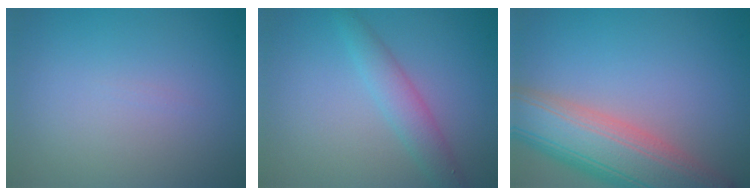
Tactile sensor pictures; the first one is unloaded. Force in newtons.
{"total": 2.8, "press": 2.8, "slide": 0.0}
{"total": 10.3, "press": 10.3, "slide": 0.5}